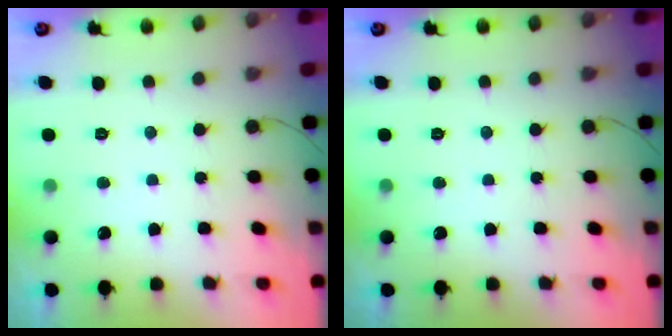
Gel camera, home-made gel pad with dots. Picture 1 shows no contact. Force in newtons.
{"total": 0.0}